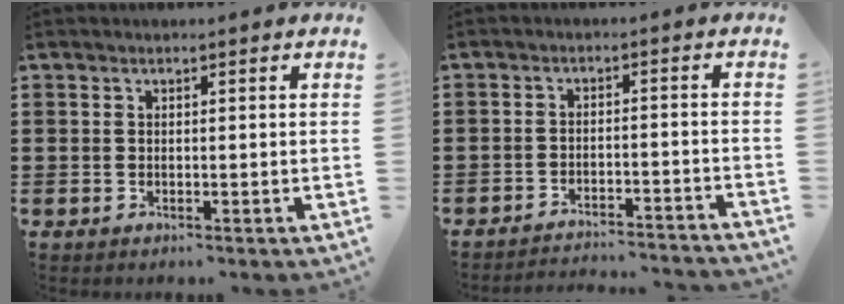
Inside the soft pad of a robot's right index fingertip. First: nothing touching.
{"total": 3.2, "force": [-3.2, -0.1, 0.4], "torque": [-0.013, -0.001, -0.068]}